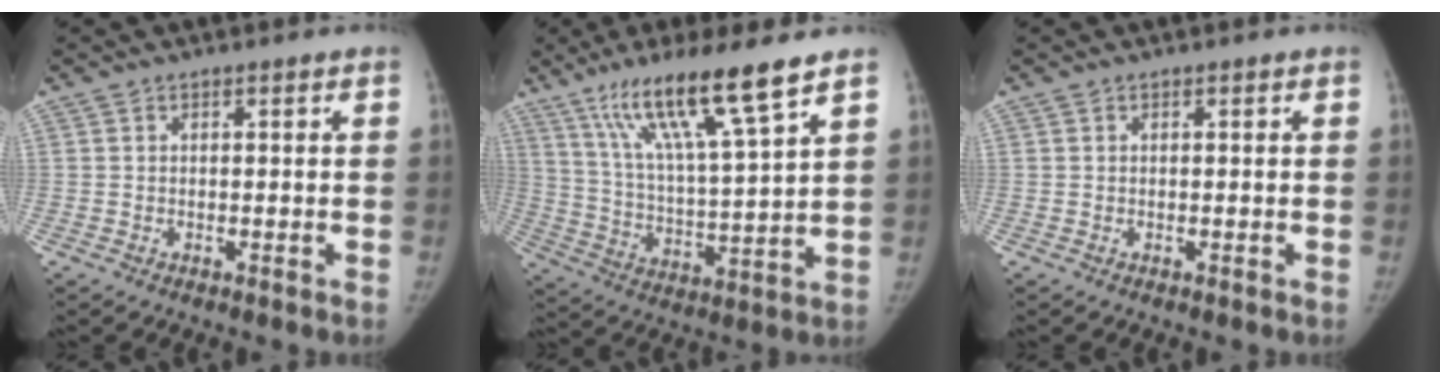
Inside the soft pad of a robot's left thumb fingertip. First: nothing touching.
{"total": 16.7, "force": [10.9, 1.3, 12.6], "torque": [-0.215, -0.048, 0.199]}
{"total": 0.0}